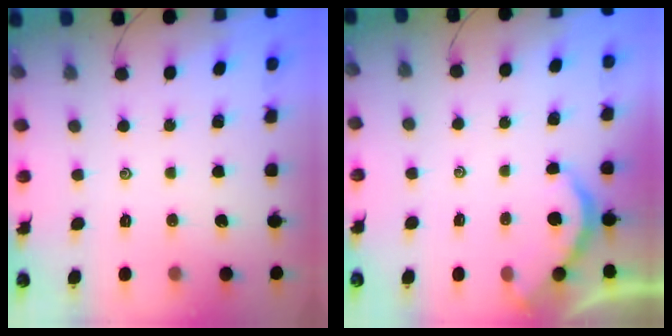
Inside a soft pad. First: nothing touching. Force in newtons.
{"total": 2.5, "press": 2.5, "slide": 0.4}